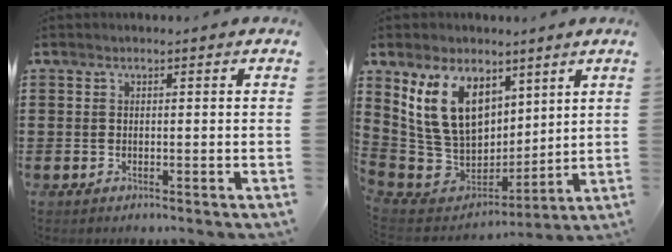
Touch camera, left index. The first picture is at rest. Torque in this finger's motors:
{"motor_torque": [1.25, -0.10, -0.33, -0.21]}